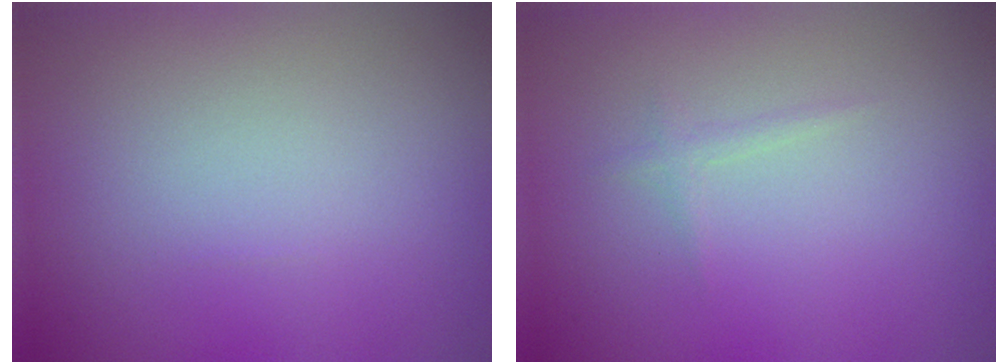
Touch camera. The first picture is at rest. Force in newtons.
{"total": 0.7, "press": 0.7, "slide": 0.0}